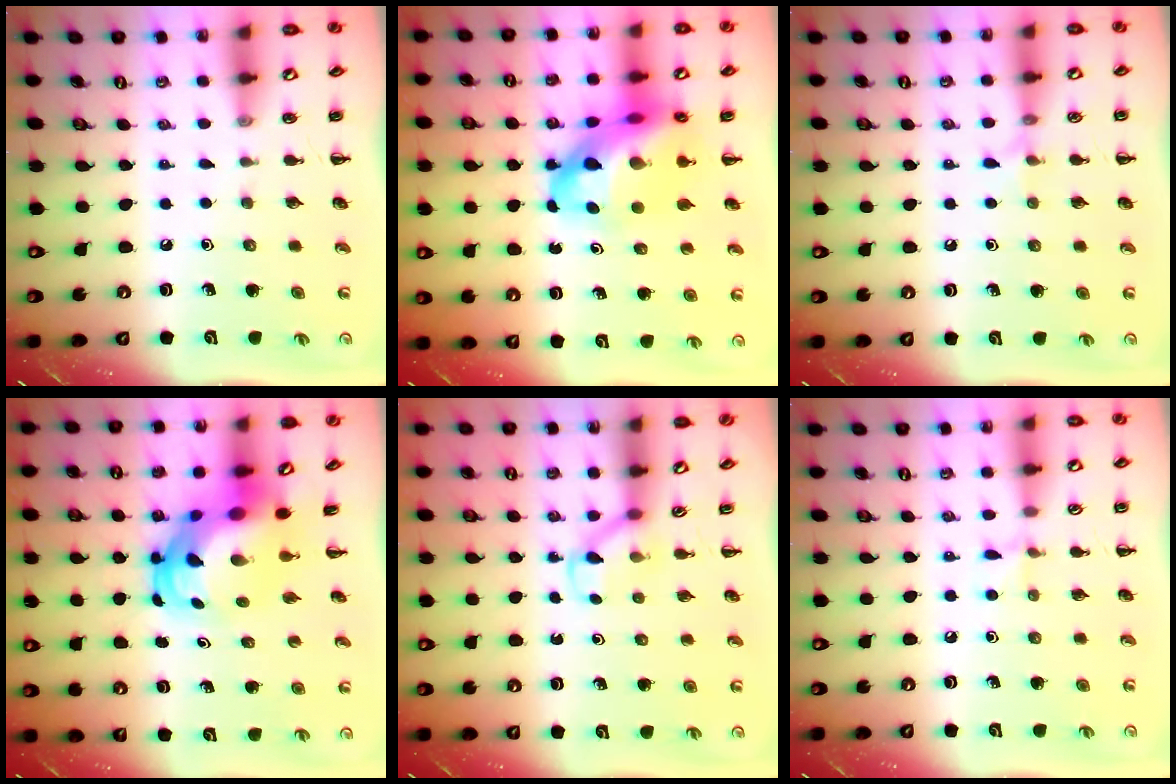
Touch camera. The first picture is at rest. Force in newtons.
{"total": 17.9, "press": 17.4, "slide": 4.2}
{"total": 5.1, "press": 4.9, "slide": 1.3}
{"total": 7.4, "press": 7.0, "slide": 2.2}
{"total": 3.1, "press": 2.9, "slide": 1.3}
{"total": 5.3, "press": 5.0, "slide": 1.9}